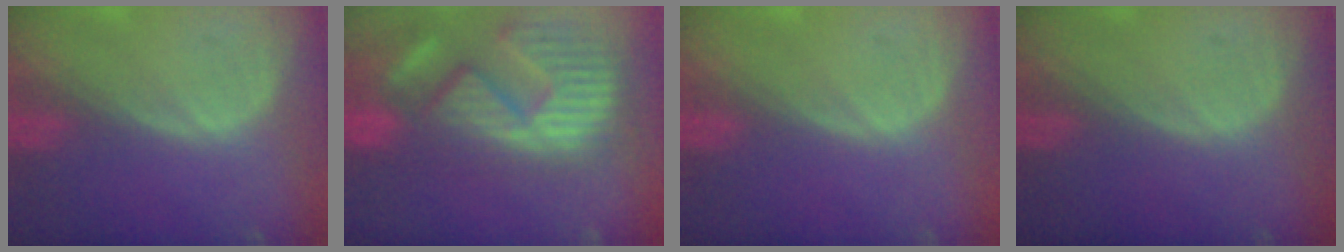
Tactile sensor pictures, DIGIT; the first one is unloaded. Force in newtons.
{"total": 14.7, "press": 12.3, "slide": 8.1}
{"total": 0.0}
{"total": 0.0}